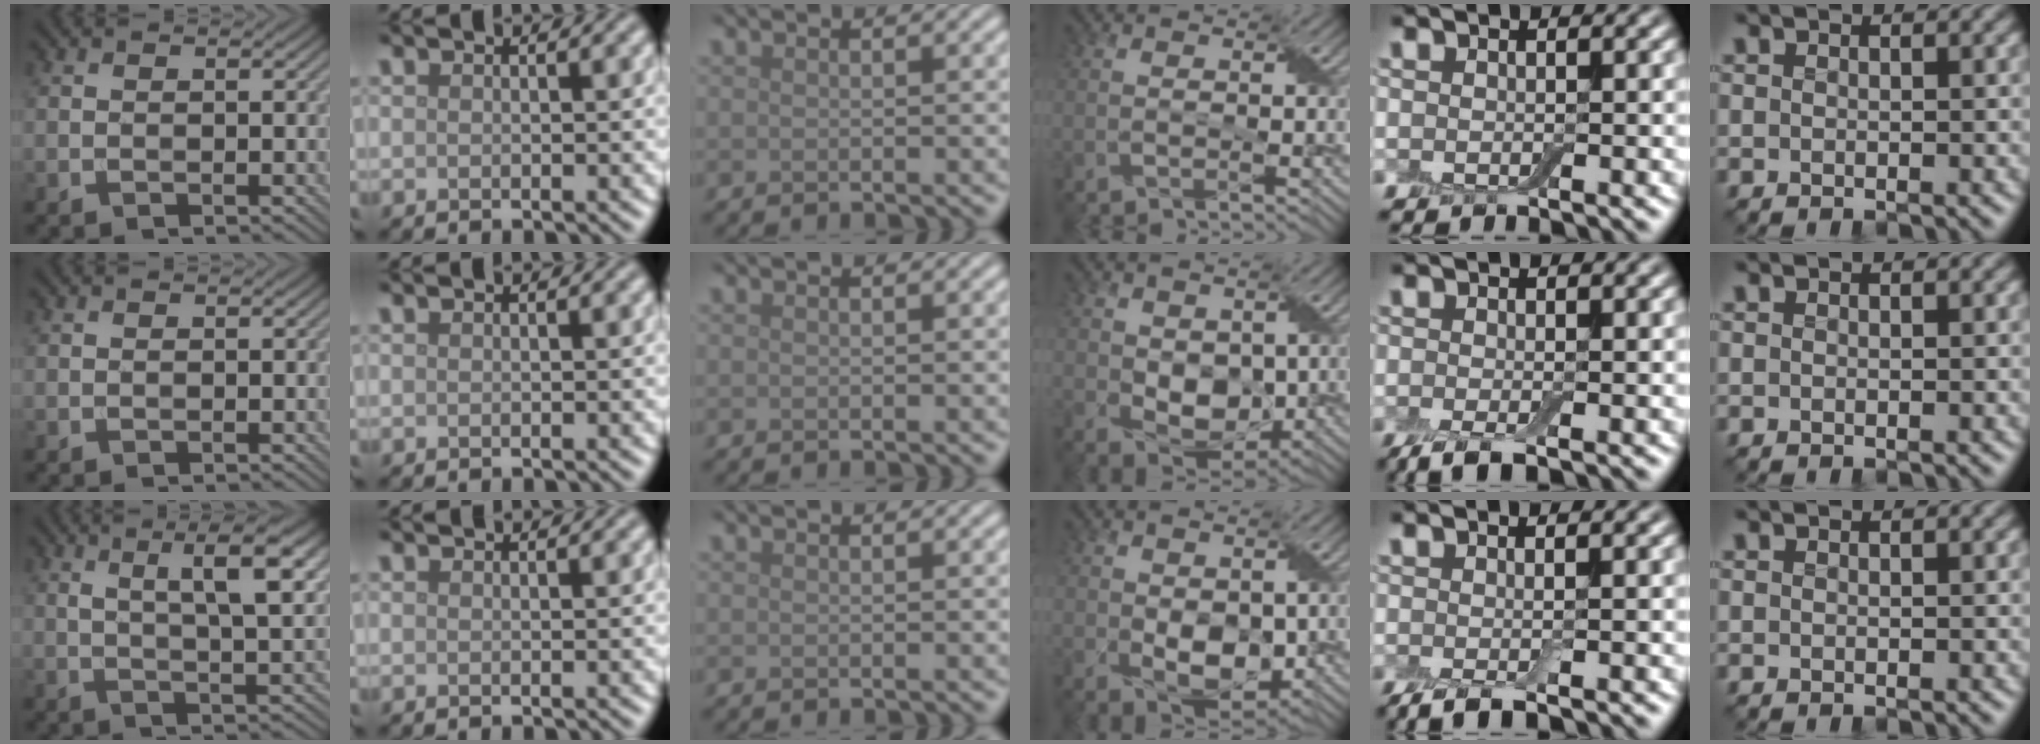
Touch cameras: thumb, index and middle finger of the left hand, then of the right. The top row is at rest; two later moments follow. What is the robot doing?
{"motion": "peel", "object": "small bumper sticker"}